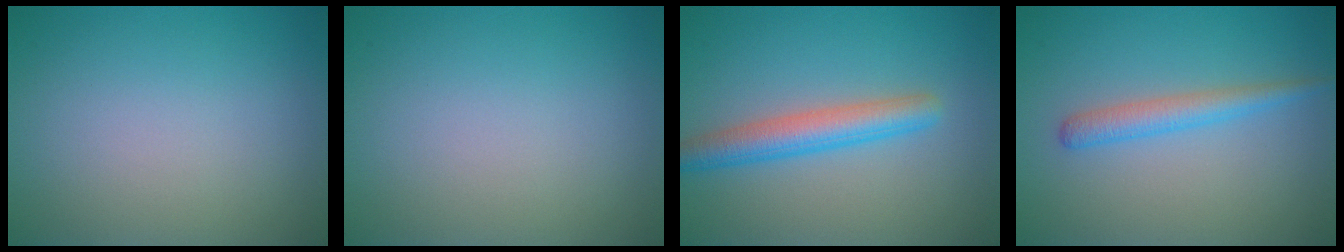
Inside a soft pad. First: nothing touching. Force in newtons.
{"total": 0.0}
{"total": 3.9, "press": 3.9, "slide": 0.1}
{"total": 2.4, "press": 2.4, "slide": 0.2}